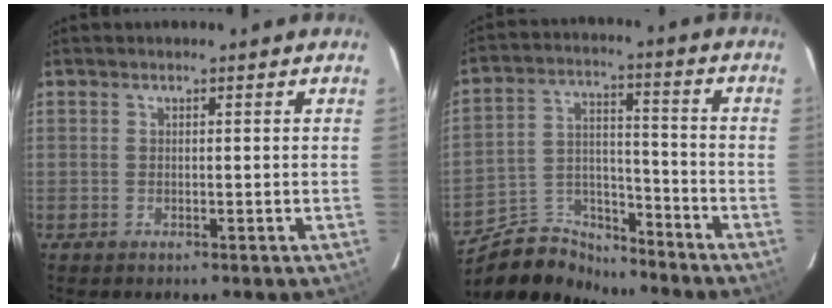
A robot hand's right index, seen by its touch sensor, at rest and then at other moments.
{"total": 11.7, "force": [-10.3, 4.8, 2.6], "torque": [-0.061, 0.041, -0.179]}